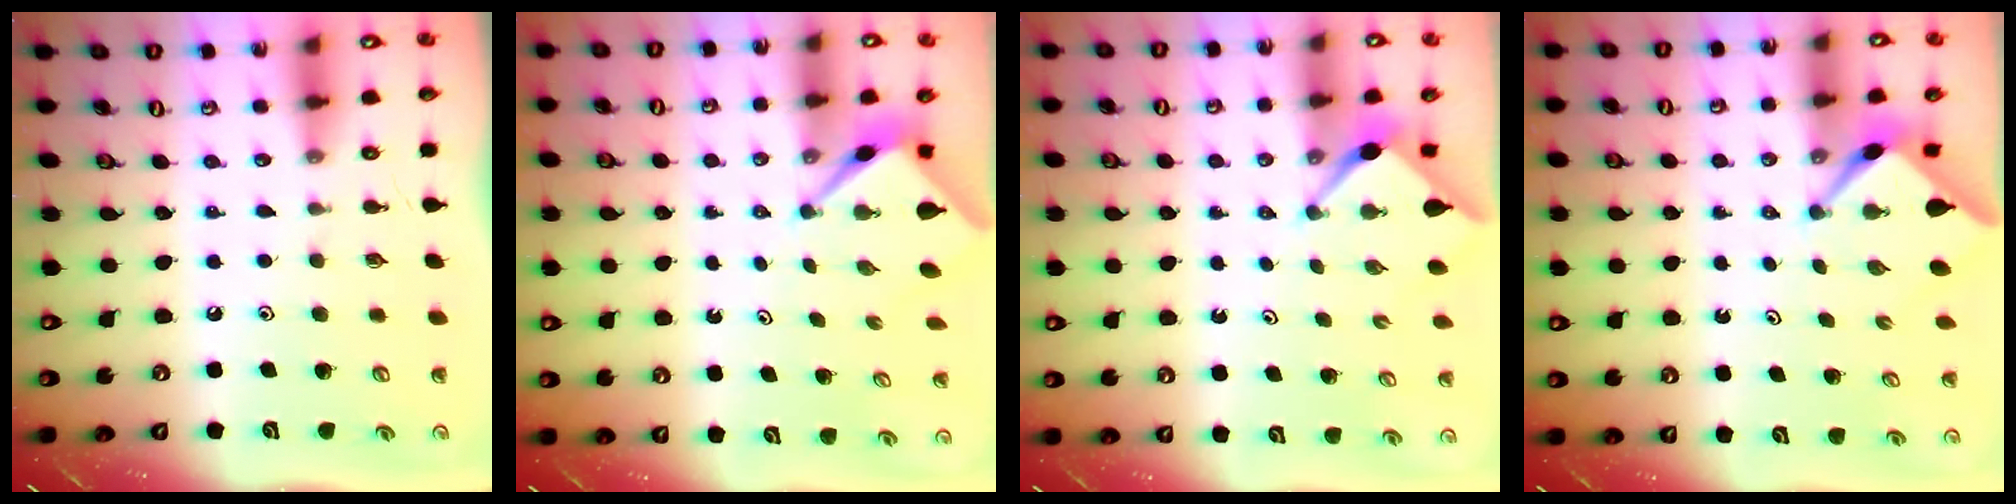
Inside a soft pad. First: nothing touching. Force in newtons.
{"total": 2.6, "press": 2.6, "slide": 0.1}
{"total": 2.5, "press": 2.5, "slide": 0.3}
{"total": 2.4, "press": 2.4, "slide": 0.3}